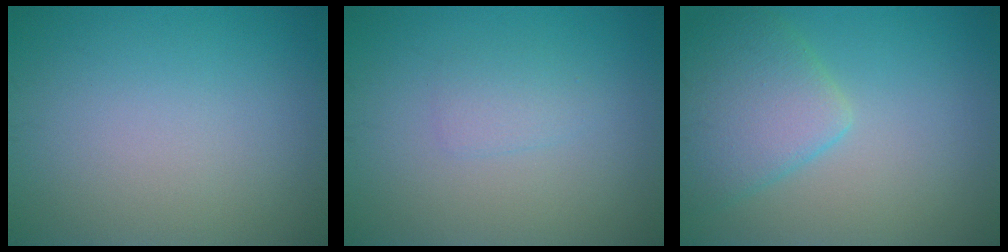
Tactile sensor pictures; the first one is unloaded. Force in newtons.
{"total": 1.4, "press": 1.4, "slide": 0.1}
{"total": 5.0, "press": 5.0, "slide": 0.3}